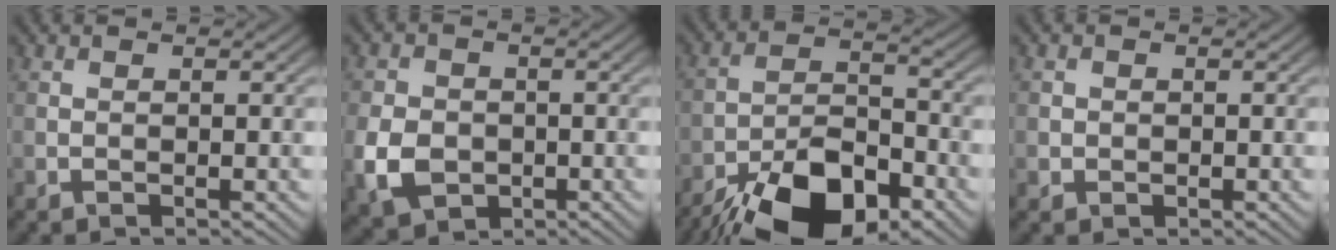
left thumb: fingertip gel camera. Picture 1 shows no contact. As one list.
[{"total": 6.1, "force": [-1.8, 4.8, 3.4], "torque": [-0.086, -0.013, -0.041]}, {"total": 15.1, "force": [-10.2, 6.1, 9.3], "torque": [-0.170, -0.018, -0.180]}, {"total": 1.4, "force": [-0.1, 1.4, 0.2], "torque": [0.002, -0.005, -0.003]}]